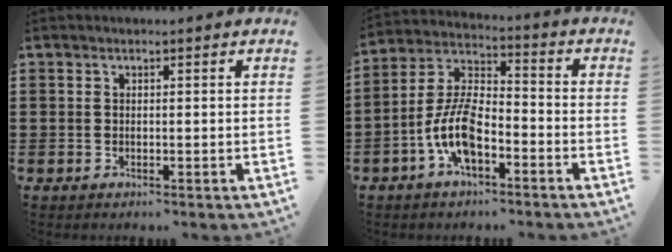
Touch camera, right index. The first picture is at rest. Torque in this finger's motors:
{"motor_torque": [2.14, 0.00, 0.75, 0.21]}